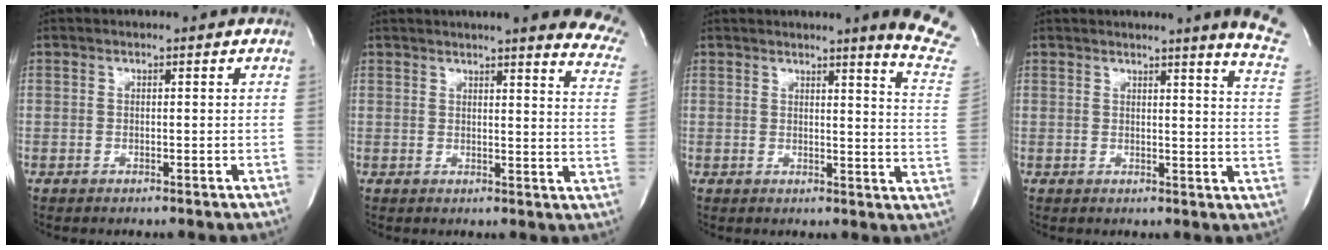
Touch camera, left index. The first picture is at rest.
{"total": 18.5, "force": [15.6, 2.5, 9.5], "torque": [-0.107, -0.038, 0.163]}
{"total": 11.1, "force": [9.9, -1.5, 4.7], "torque": [-0.048, -0.096, 0.088]}
{"total": 9.9, "force": [8.9, -1.2, 4.2], "torque": [-0.040, -0.081, 0.073]}